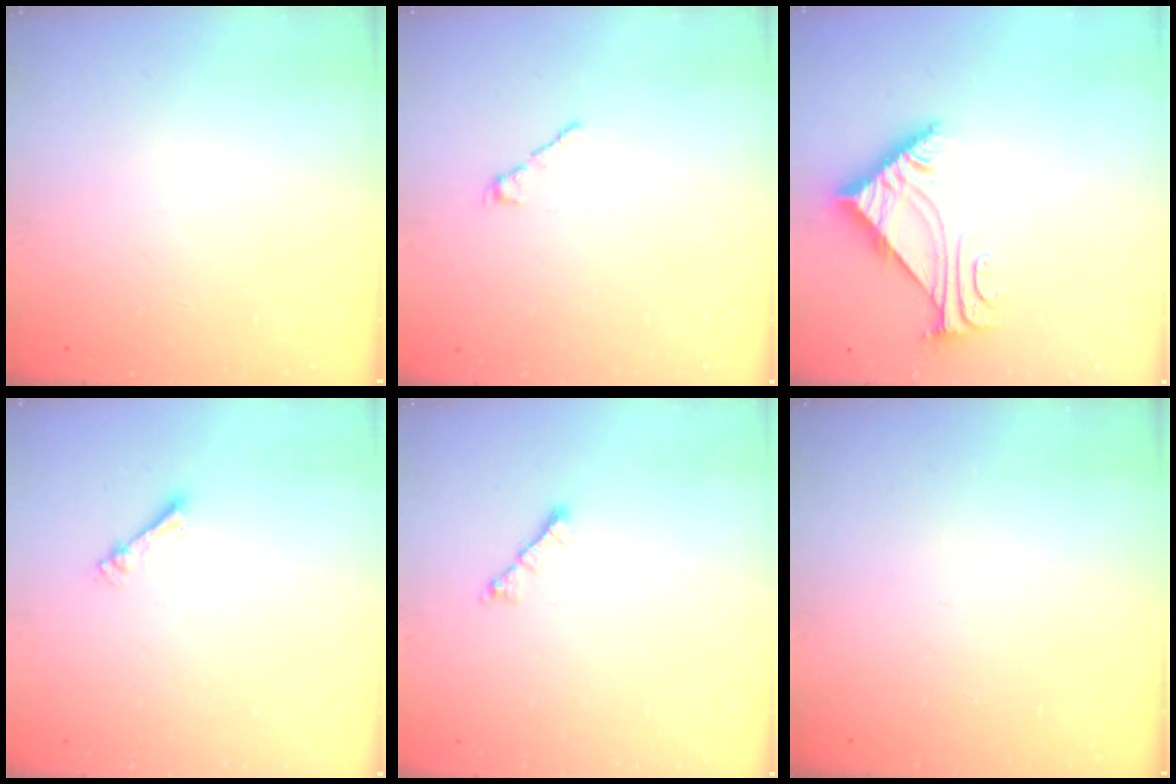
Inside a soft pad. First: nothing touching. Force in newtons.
{"total": 1.7, "press": 1.5, "slide": 0.6}
{"total": 7.0, "press": 7.0, "slide": 0.3}
{"total": 2.3, "press": 2.2, "slide": 0.4}
{"total": 2.0, "press": 1.9, "slide": 0.5}
{"total": 0.0}